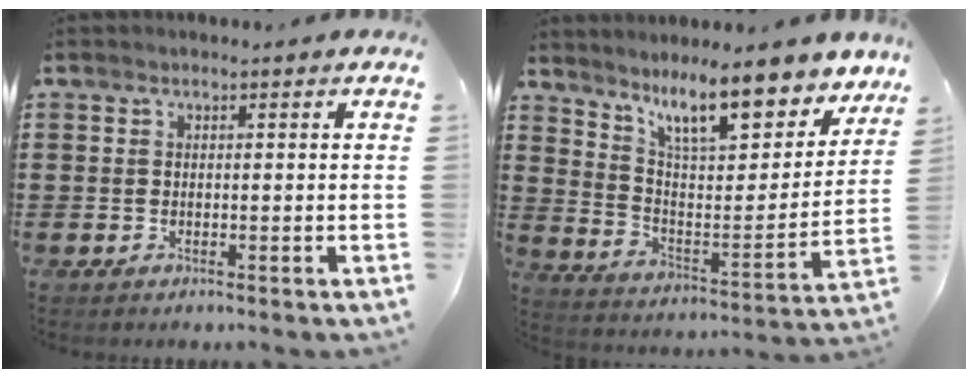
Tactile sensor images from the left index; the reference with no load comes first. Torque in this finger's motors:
{"motor_torque": [2.14, 0.00, 0.65, 0.21]}